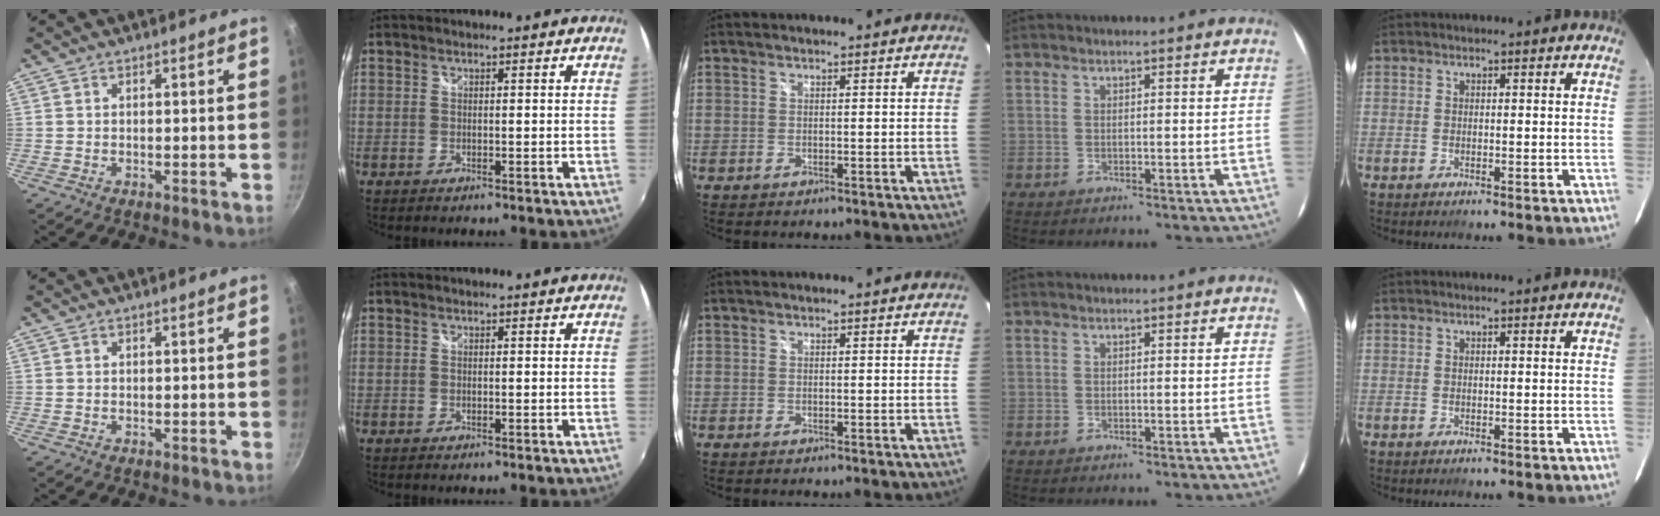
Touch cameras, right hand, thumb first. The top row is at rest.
{}